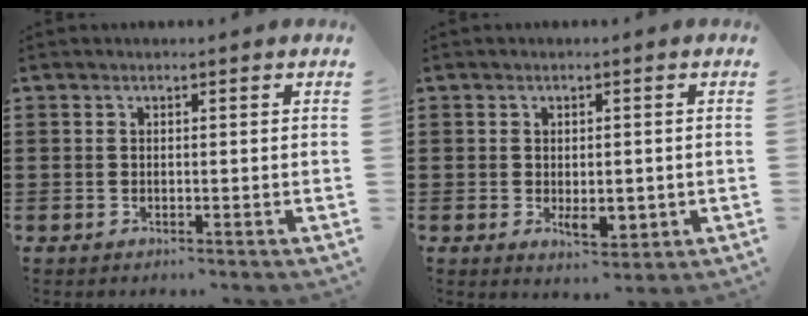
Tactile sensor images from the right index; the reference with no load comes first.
{"total": 3.2, "force": [-0.6, 1.6, 2.7], "torque": [-0.040, -0.001, -0.010]}